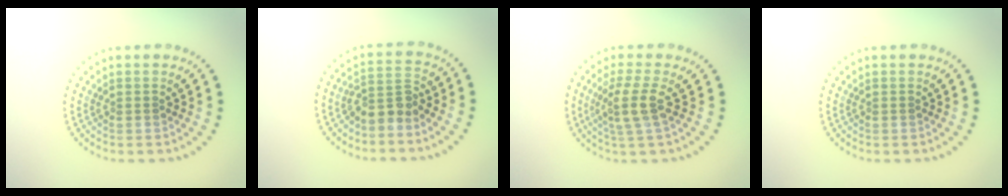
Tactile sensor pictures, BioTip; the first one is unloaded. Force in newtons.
{"total": 2.7, "press": 2.0, "slide": 1.8}
{"total": 2.9, "press": 2.3, "slide": 1.8}
{"total": 0.0}